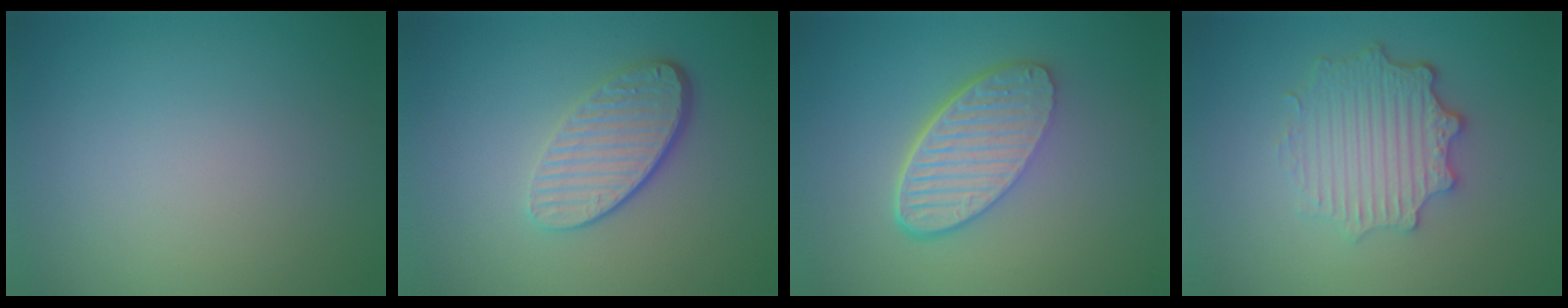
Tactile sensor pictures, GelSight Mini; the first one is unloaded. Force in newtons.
{"total": 4.5, "press": 3.2, "slide": 3.1}
{"total": 6.0, "press": 4.3, "slide": 4.2}
{"total": 4.7, "press": 3.7, "slide": 2.9}